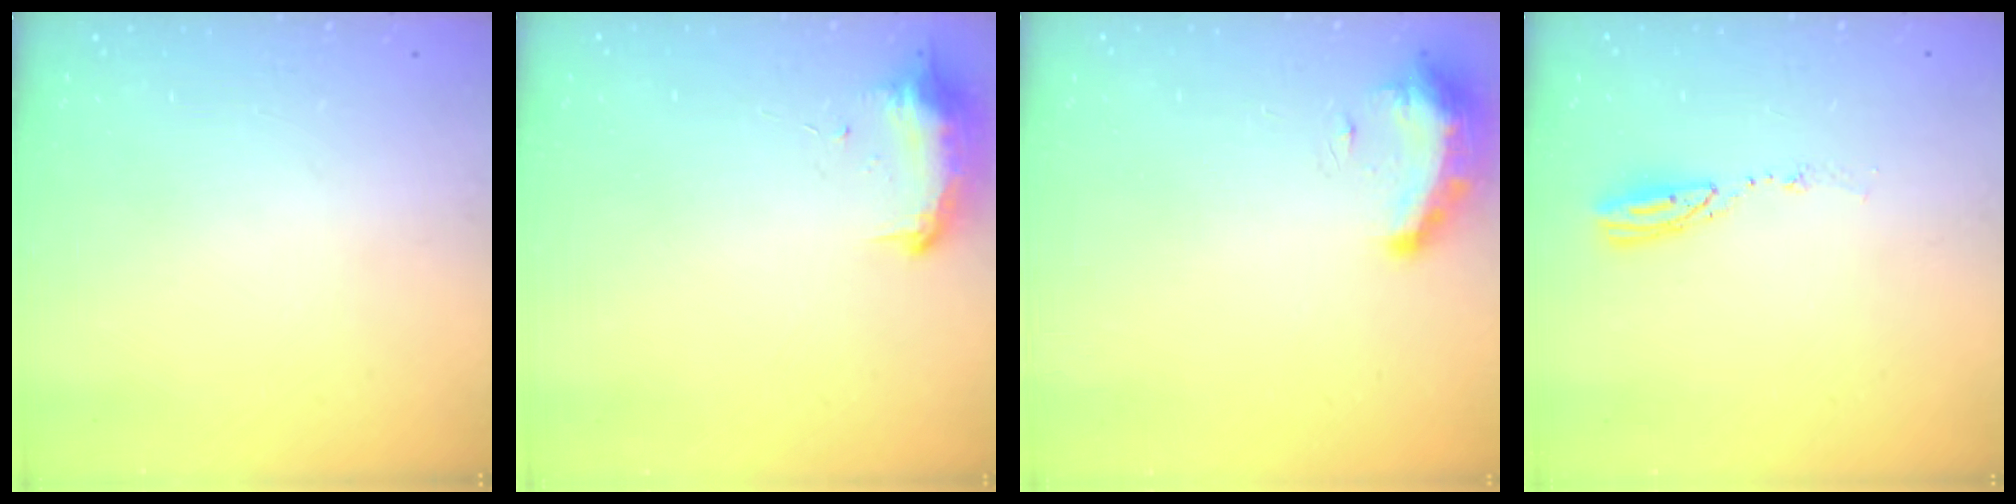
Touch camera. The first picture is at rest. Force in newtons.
{"total": 8.7, "press": 8.7, "slide": 0.3}
{"total": 19.6, "press": 13.3, "slide": 14.5}
{"total": 4.8, "press": 4.8, "slide": 0.2}